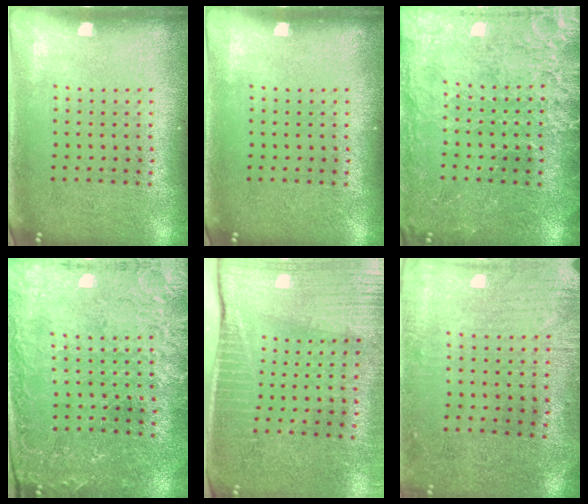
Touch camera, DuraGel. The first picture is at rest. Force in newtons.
{"total": 0.0}
{"total": 3.3, "press": 3.2, "slide": 1.0}
{"total": 1.0, "press": 0.9, "slide": 0.3}
{"total": 3.6, "press": 3.3, "slide": 1.5}
{"total": 0.5, "press": 0.3, "slide": 0.5}